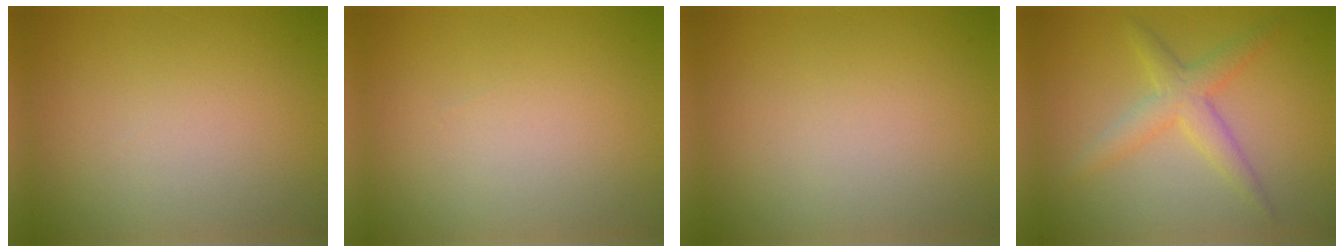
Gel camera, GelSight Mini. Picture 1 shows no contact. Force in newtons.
{"total": 0.0}
{"total": 0.0}
{"total": 3.1, "press": 3.1, "slide": 0.1}